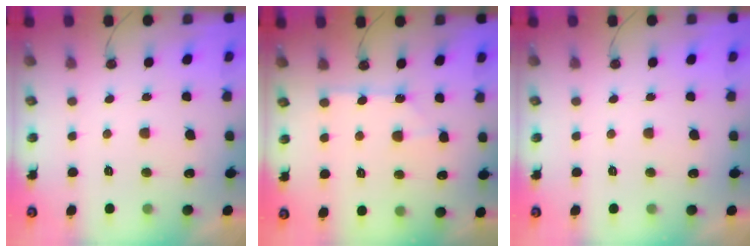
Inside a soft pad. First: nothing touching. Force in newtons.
{"total": 2.2, "press": 2.2, "slide": 0.4}
{"total": 0.0}